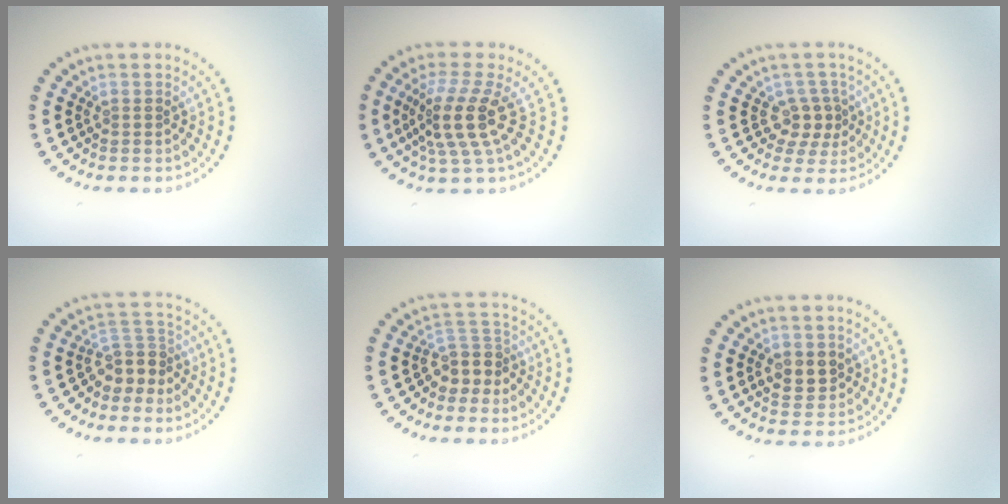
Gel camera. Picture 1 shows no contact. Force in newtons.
{"total": 4.5, "press": 3.3, "slide": 2.9}
{"total": 2.3, "press": 1.9, "slide": 1.3}
{"total": 2.8, "press": 2.2, "slide": 1.7}
{"total": 2.8, "press": 2.3, "slide": 1.6}
{"total": 2.5, "press": 2.5, "slide": 0.3}